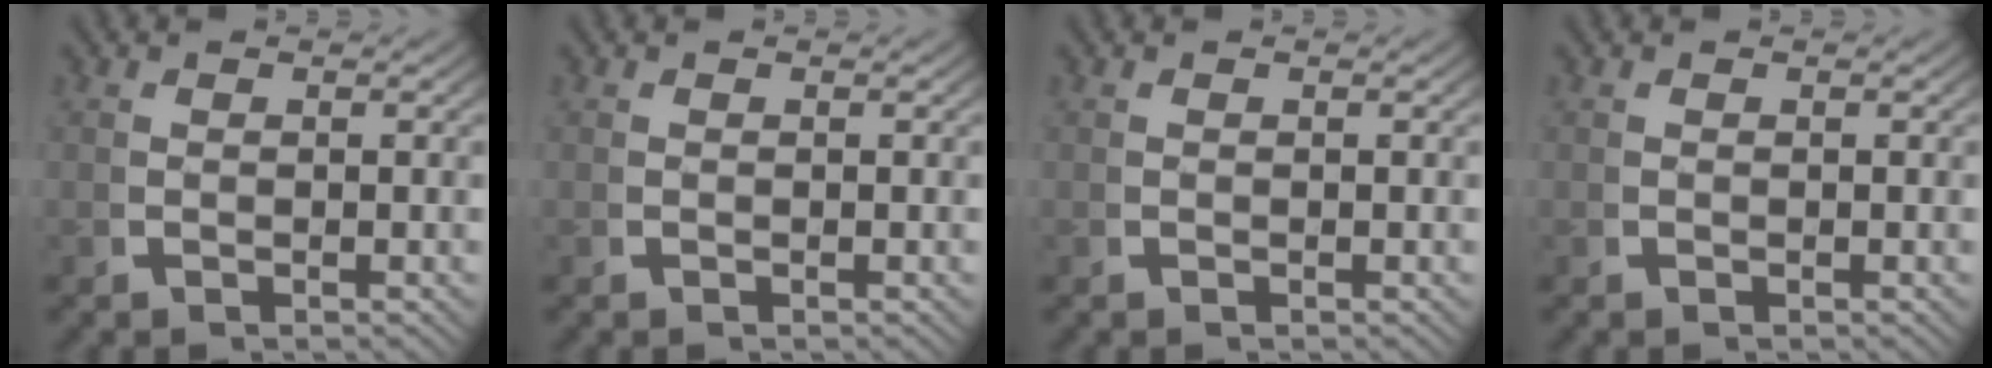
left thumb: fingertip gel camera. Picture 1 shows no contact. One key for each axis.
{"total": 0.0}
{"total": 0.0}
{"total": 0.0}